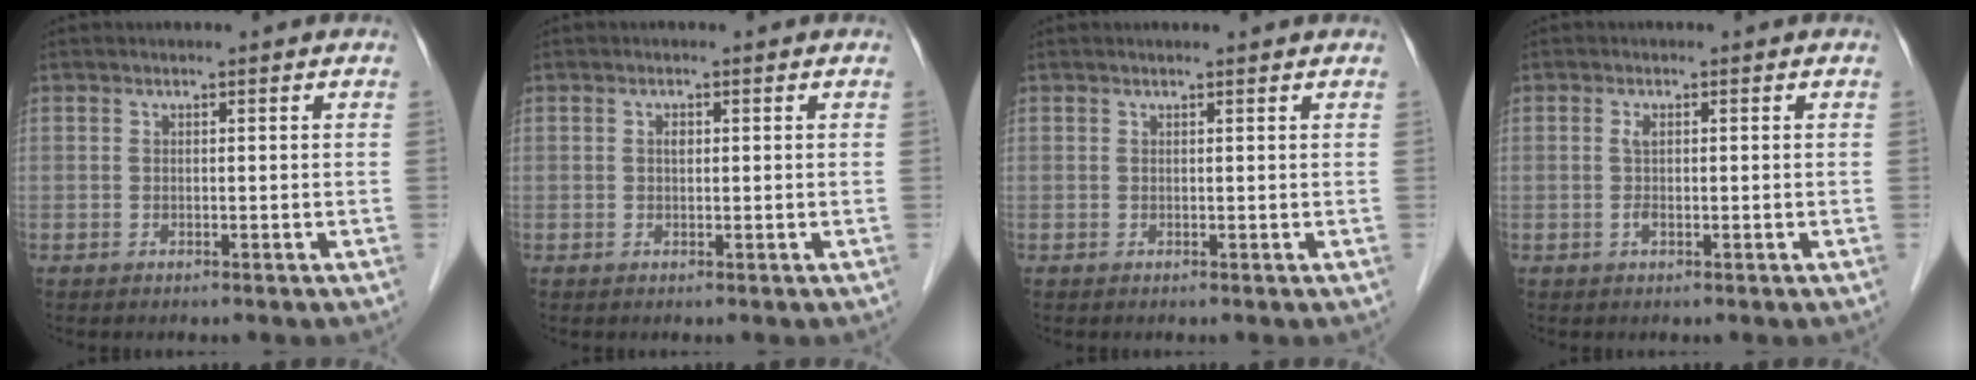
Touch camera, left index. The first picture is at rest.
{"total": 1.0, "force": [0.2, 0.6, 0.8], "torque": [-0.016, 0.002, 0.004]}
{"total": 1.3, "force": [1.2, 0.2, 0.4], "torque": [-0.012, 0.008, 0.013]}
{"total": 1.5, "force": [-0.1, 0.5, 1.4], "torque": [-0.035, 0.000, 0.000]}